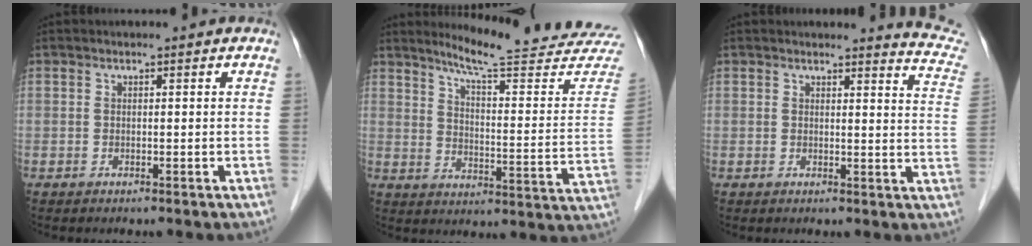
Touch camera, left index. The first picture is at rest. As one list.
[{"total": 22.7, "force": [21.2, 0.1, 7.9], "torque": [-0.113, -0.108, 0.261]}, {"total": 7.5, "force": [7.5, -0.2, 0.1], "torque": [0.005, -0.074, 0.054]}]